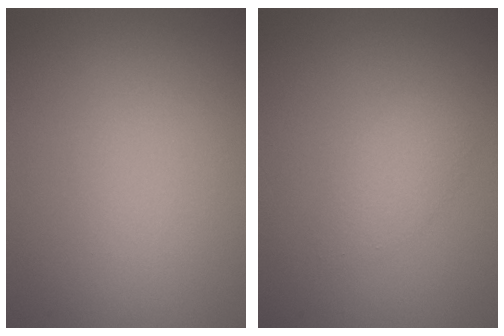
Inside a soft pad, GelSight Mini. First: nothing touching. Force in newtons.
{"total": 1.6, "press": 1.6, "slide": 0.1}